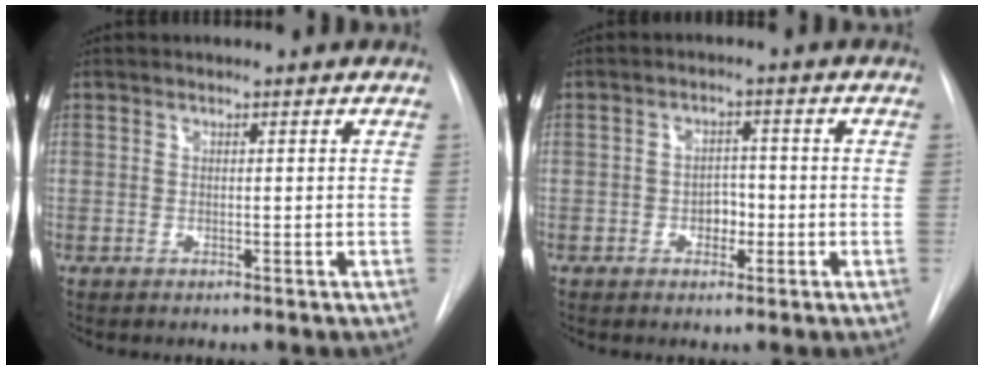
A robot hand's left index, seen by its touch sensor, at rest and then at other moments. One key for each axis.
{"total": 3.2, "fx": -2.0, "fy": 1.9, "fz": 1.7, "tx": -0.018, "ty": 0.001, "tz": -0.030}